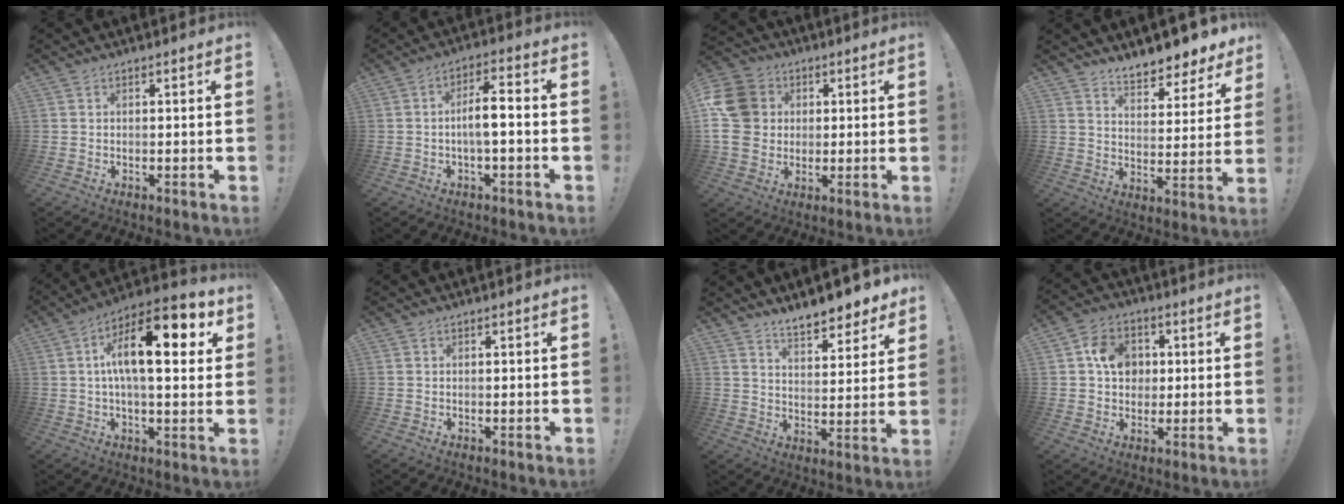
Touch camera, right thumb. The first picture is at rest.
{"total": 7.4, "force": [-1.1, 2.0, 7.0], "torque": [-0.111, 0.008, -0.023]}
{"total": 16.0, "force": [2.0, 13.9, 7.7], "torque": [-0.143, 0.003, 0.044]}
{"total": 8.4, "force": [7.6, 2.4, 2.7], "torque": [-0.034, -0.070, 0.135]}
{"total": 17.6, "force": [5.0, 6.6, 15.5], "torque": [-0.248, -0.012, 0.069]}
{"total": 0.0}
{"total": 8.8, "force": [7.9, 1.8, 3.4], "torque": [-0.051, -0.065, 0.141]}
{"total": 10.4, "force": [2.2, 8.7, 5.1], "torque": [-0.075, 0.007, 0.048]}